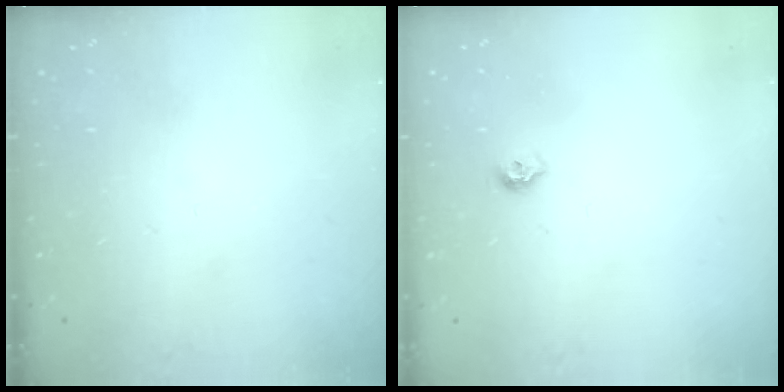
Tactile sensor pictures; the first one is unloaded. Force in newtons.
{"total": 5.8, "press": 5.7, "slide": 0.8}